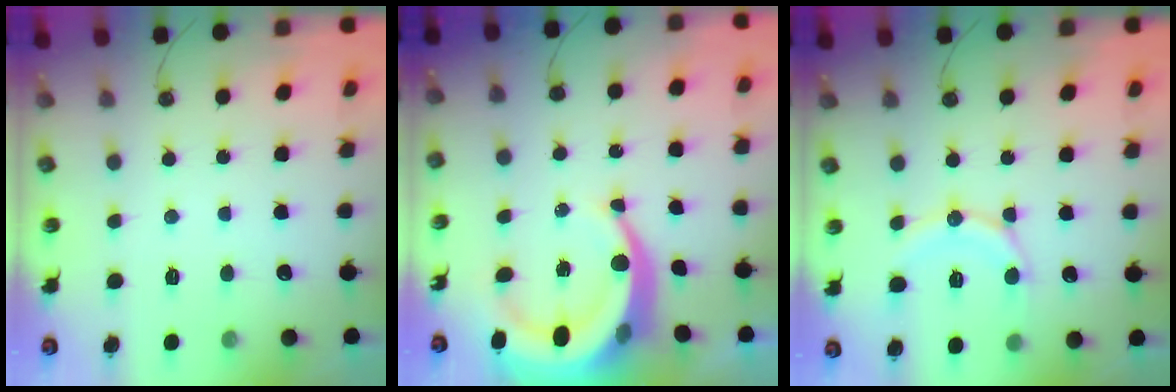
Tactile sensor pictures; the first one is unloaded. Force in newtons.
{"total": 10.8, "press": 10.7, "slide": 1.4}
{"total": 11.9, "press": 11.8, "slide": 1.3}